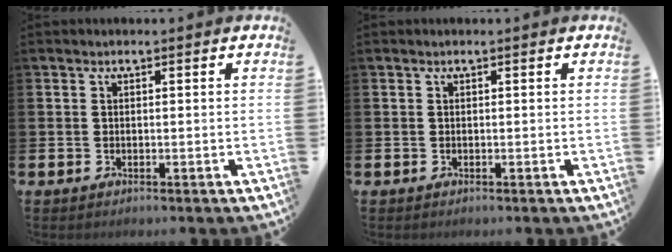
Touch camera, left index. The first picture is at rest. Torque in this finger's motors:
{"motor_torque": [-0.08, 0.08, 0.00, -0.01]}